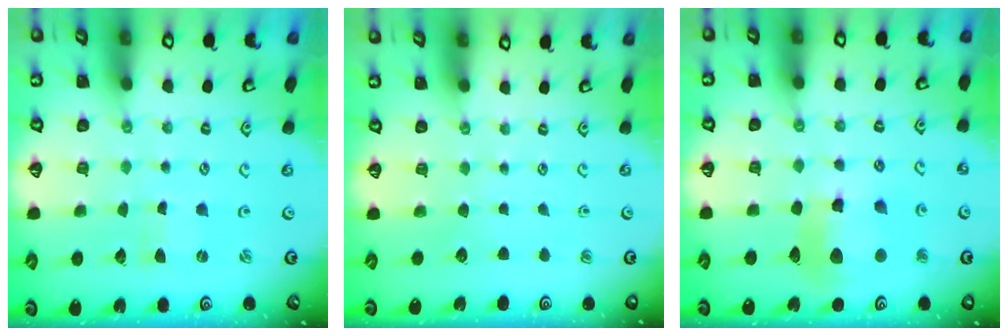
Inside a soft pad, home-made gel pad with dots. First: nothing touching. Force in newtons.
{"total": 0.0}
{"total": 10.2, "press": 10.2, "slide": 1.2}